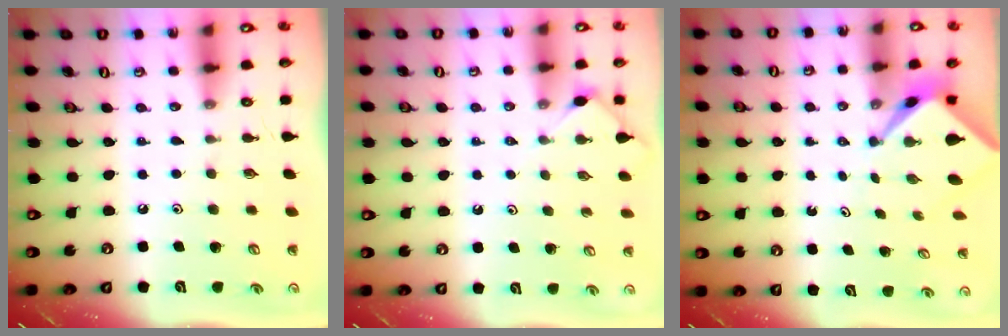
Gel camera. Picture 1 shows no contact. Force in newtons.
{"total": 3.3, "press": 3.3, "slide": 0.5}
{"total": 2.5, "press": 2.5, "slide": 0.1}